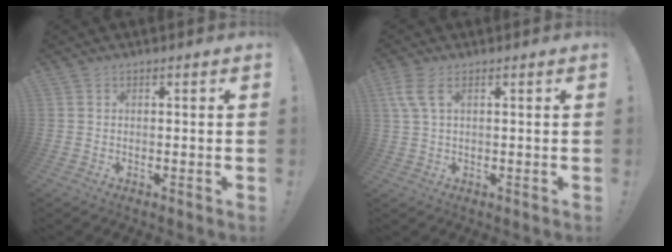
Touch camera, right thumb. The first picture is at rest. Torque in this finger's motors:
{"motor_torque": [0.04, 0.00, 0.30, -0.05, 0.13]}